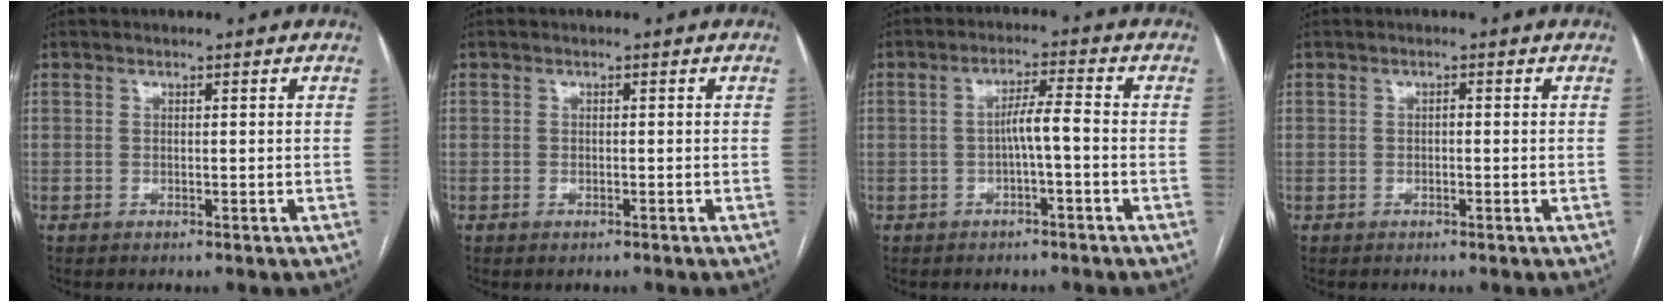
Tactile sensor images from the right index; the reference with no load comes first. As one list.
[{"total": 0.7, "force": [-0.4, 0.3, 0.4], "torque": [-0.011, 0.000, -0.001]}, {"total": 4.1, "force": [-1.0, 0.1, 4.0], "torque": [-0.067, 0.013, -0.012]}, {"total": 0.6, "force": [-0.1, 0.3, 0.5], "torque": [-0.009, 0.003, -0.001]}]